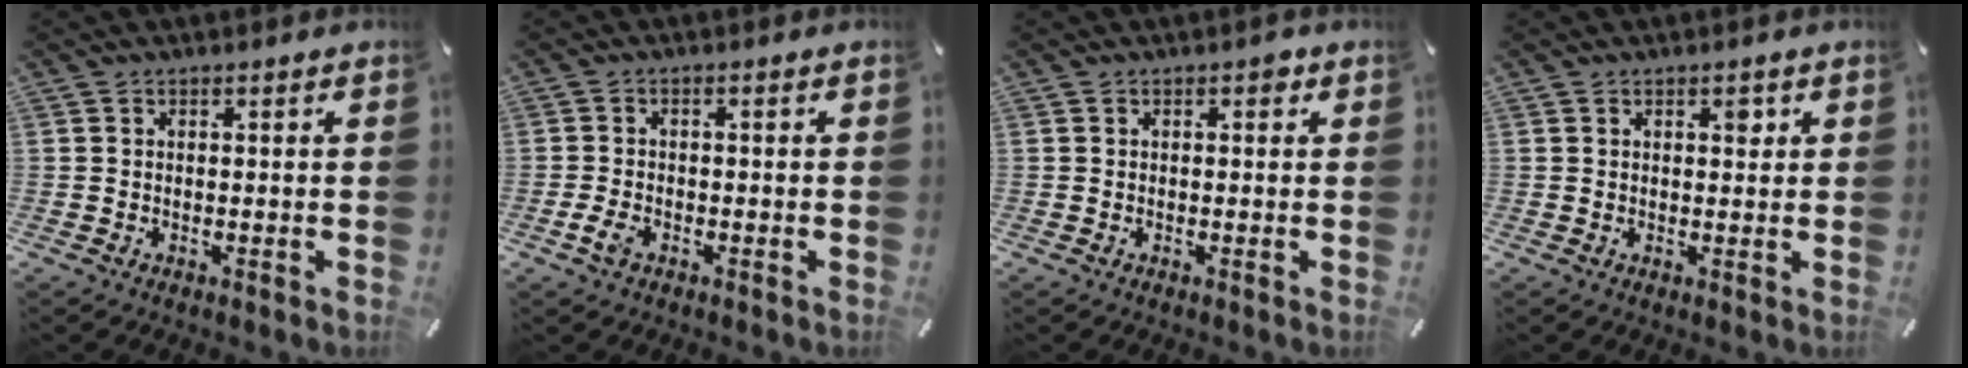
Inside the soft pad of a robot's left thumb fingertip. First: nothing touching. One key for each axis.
{"total": 2.8, "fx": -1.4, "fy": 1.5, "fz": 1.9, "tx": -0.046, "ty": 0.000, "tz": -0.028}
{"total": 1.3, "fx": 0.4, "fy": 0.9, "fz": 0.9, "tx": -0.011, "ty": 0.005, "tz": 0.002}
{"total": 2.0, "fx": 0.9, "fy": 1.1, "fz": 1.4, "tx": -0.005, "ty": -0.006, "tz": 0.010}